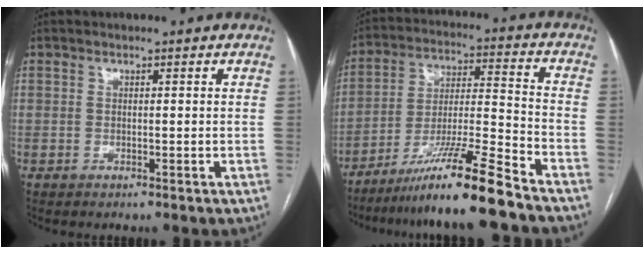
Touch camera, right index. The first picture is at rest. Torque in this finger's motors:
{"motor_torque": [1.05, -1.09, 0.74, 0.21]}